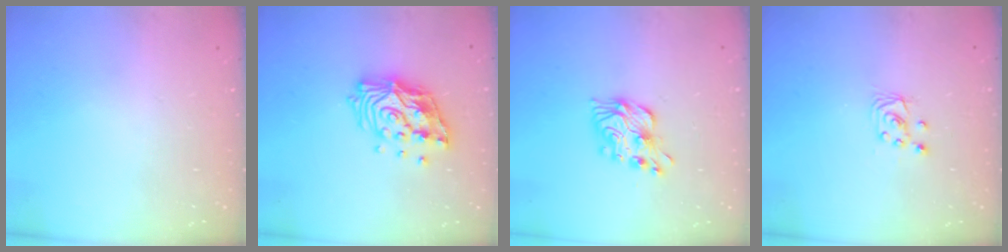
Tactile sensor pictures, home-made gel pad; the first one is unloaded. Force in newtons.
{"total": 15.4, "press": 15.3, "slide": 2.1}
{"total": 9.8, "press": 9.8, "slide": 0.4}
{"total": 2.4, "press": 2.4, "slide": 0.2}